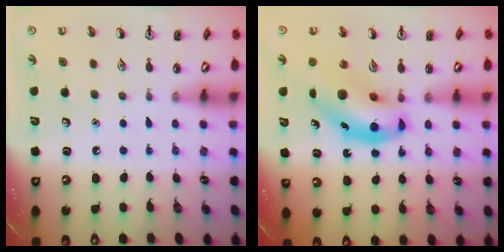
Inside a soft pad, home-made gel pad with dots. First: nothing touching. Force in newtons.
{"total": 11.9, "press": 11.4, "slide": 3.3}